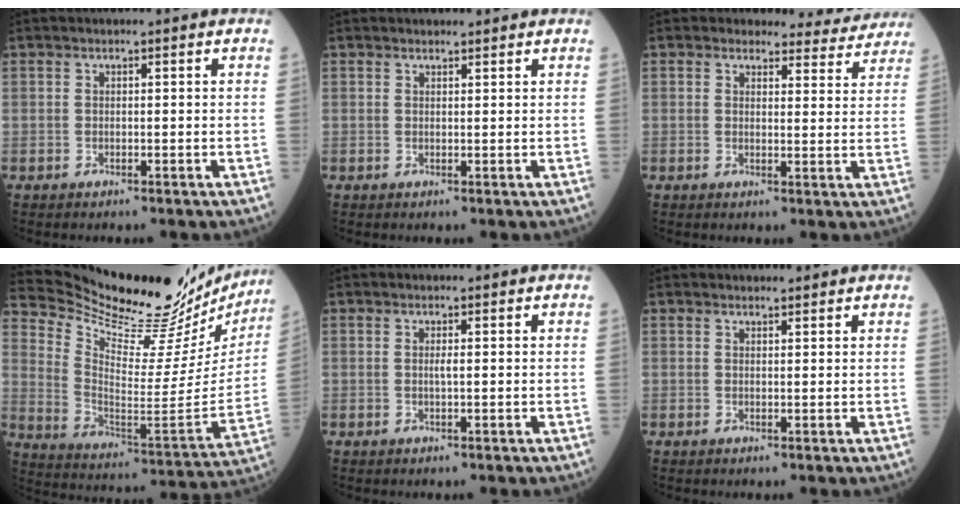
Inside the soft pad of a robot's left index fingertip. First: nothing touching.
{"total": 1.2, "force": [1.1, 0.3, 0.0], "torque": [-0.007, 0.002, 0.017]}
{"total": 8.2, "force": [7.7, 2.9, -0.3], "torque": [0.037, -0.014, 0.059]}
{"total": 30.3, "force": [27.8, 5.2, 11.1], "torque": [-0.187, -0.100, 0.374]}
{"total": 0.6, "force": [-0.2, 0.0, 0.6], "torque": [-0.015, -0.004, -0.006]}
{"total": 1.5, "force": [1.4, 0.4, 0.1], "torque": [-0.007, 0.003, 0.020]}